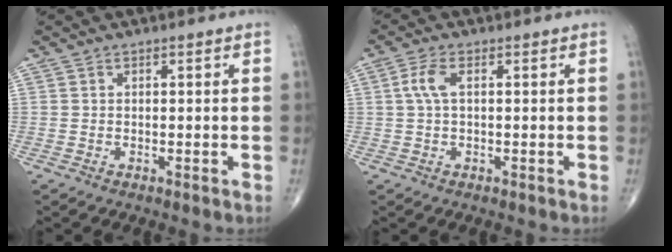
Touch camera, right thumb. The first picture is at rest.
{"total": 3.5, "force": [0.6, 1.4, 3.2], "torque": [-0.083, 0.009, 0.011]}